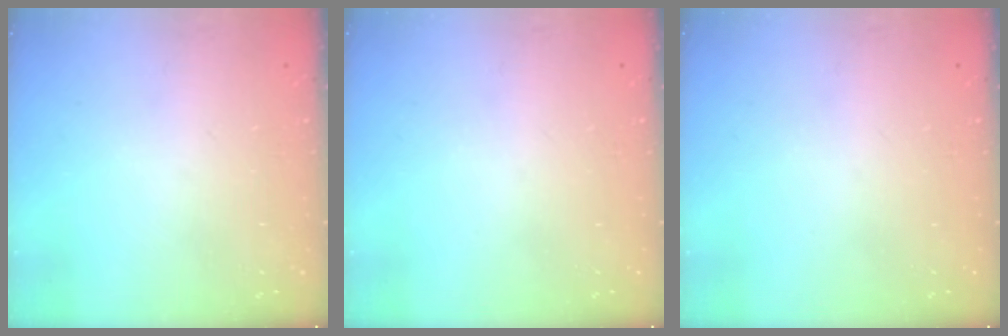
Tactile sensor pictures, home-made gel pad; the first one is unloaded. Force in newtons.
{"total": 0.0}
{"total": 0.0}